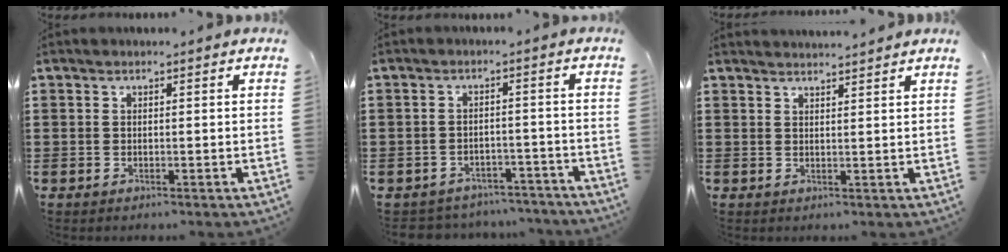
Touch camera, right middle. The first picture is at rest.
{"total": 3.3, "force": [-3.2, 0.5, -0.2], "torque": [-0.004, 0.000, -0.069]}
{"total": 2.0, "force": [2.0, -0.3, -0.1], "torque": [-0.003, -0.001, 0.039]}